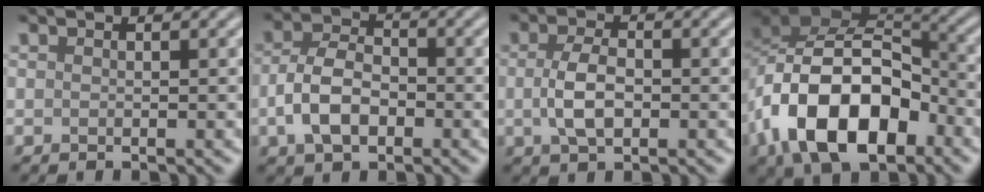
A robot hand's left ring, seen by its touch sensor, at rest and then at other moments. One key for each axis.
{"total": 4.8, "fx": -1.4, "fy": 3.0, "fz": 3.5, "tx": -0.068, "ty": 0.003, "tz": -0.035}
{"total": 3.5, "fx": -0.3, "fy": 1.9, "fz": 2.9, "tx": -0.063, "ty": -0.002, "tz": -0.006}
{"total": 13.4, "fx": -4.9, "fy": 8.1, "fz": 9.5, "tx": -0.168, "ty": -0.001, "tz": -0.097}